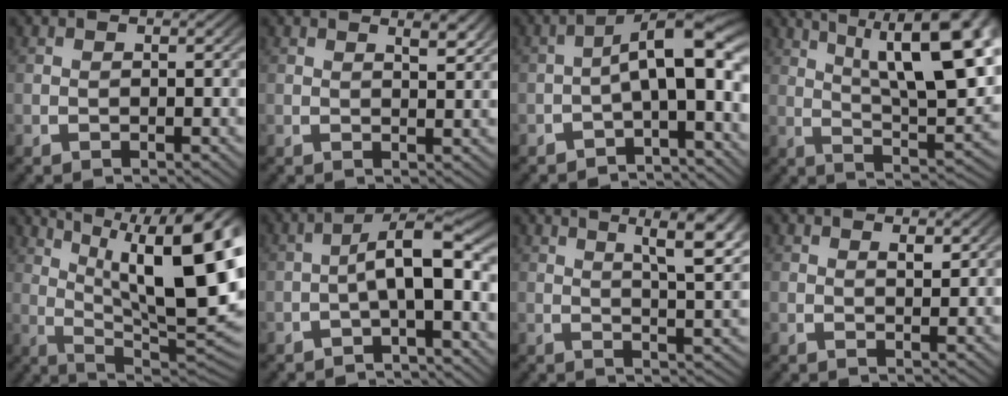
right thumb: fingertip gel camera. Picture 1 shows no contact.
{"total": 2.1, "force": [1.3, 0.5, 1.6], "torque": [-0.016, -0.003, 0.023]}
{"total": 7.7, "force": [-0.9, 4.1, 6.5], "torque": [-0.087, -0.011, -0.016]}
{"total": 13.4, "force": [3.5, 6.7, 11.0], "torque": [-0.152, -0.017, 0.055]}
{"total": 15.5, "force": [2.0, 8.3, 12.9], "torque": [-0.184, -0.051, 0.058]}
{"total": 6.4, "force": [-0.6, 3.3, 5.5], "torque": [-0.088, -0.009, -0.008]}
{"total": 7.4, "force": [3.2, 2.9, 6.0], "torque": [-0.073, -0.001, 0.049]}
{"total": 1.2, "force": [1.1, 0.2, 0.6], "torque": [-0.006, -0.004, 0.021]}